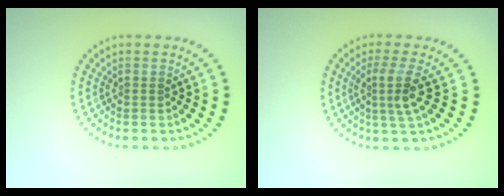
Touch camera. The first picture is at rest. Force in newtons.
{"total": 2.9, "press": 2.1, "slide": 2.0}